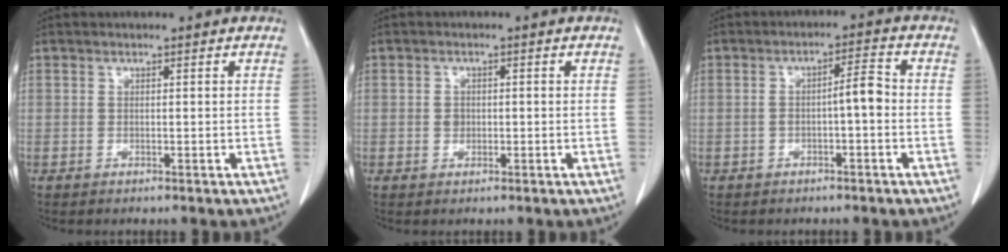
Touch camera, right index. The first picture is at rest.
{"total": 1.5, "force": [-0.1, 1.3, 0.7], "torque": [-0.013, 0.004, 0.002]}
{"total": 3.9, "force": [-0.7, 0.7, 3.8], "torque": [-0.058, 0.017, -0.007]}